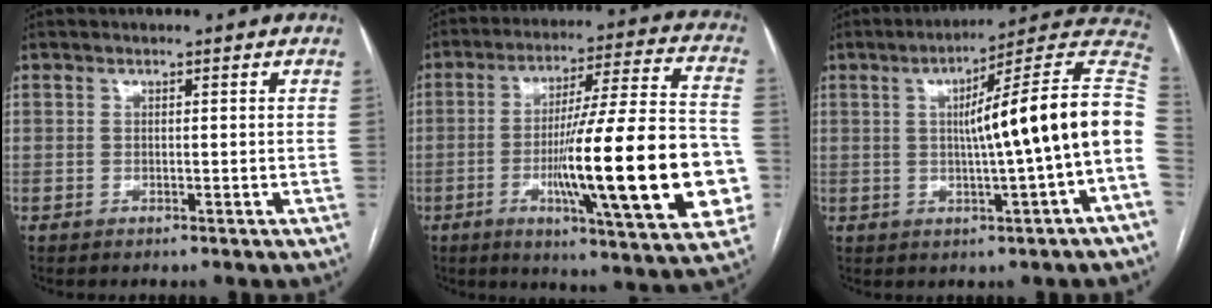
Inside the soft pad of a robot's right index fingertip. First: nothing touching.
{"total": 25.6, "force": [-5.6, 2.0, 24.9], "torque": [-0.335, -0.005, -0.082]}
{"total": 16.7, "force": [-0.2, -0.4, 16.7], "torque": [-0.221, 0.033, -0.008]}